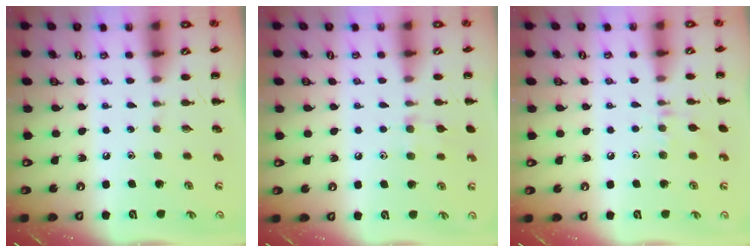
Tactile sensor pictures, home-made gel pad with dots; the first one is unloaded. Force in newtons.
{"total": 6.8, "press": 6.3, "slide": 2.5}
{"total": 7.0, "press": 6.7, "slide": 1.9}